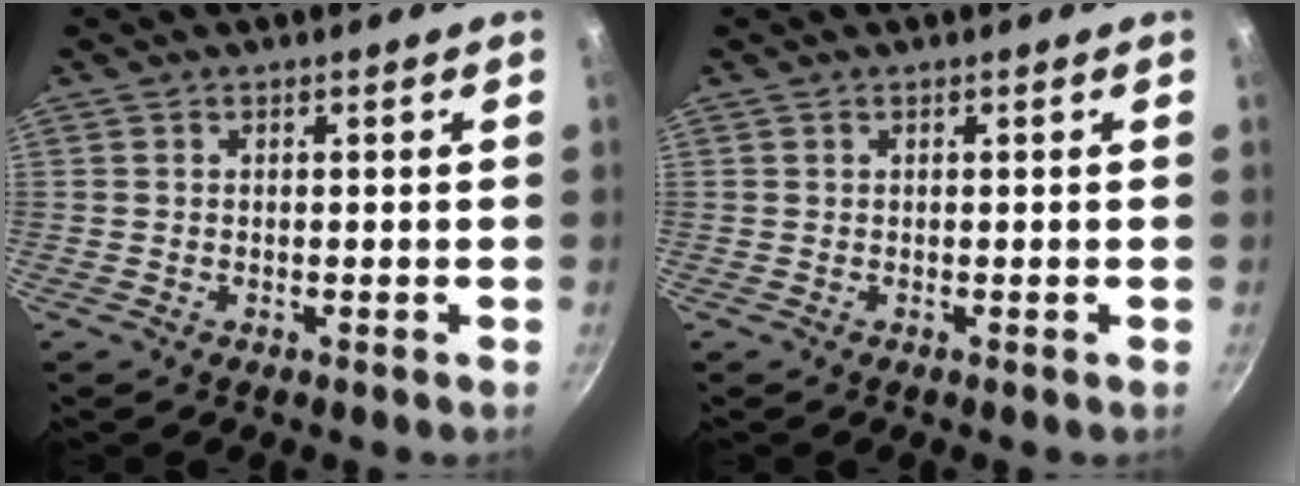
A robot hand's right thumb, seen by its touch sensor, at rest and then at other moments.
{"total": 0.0}